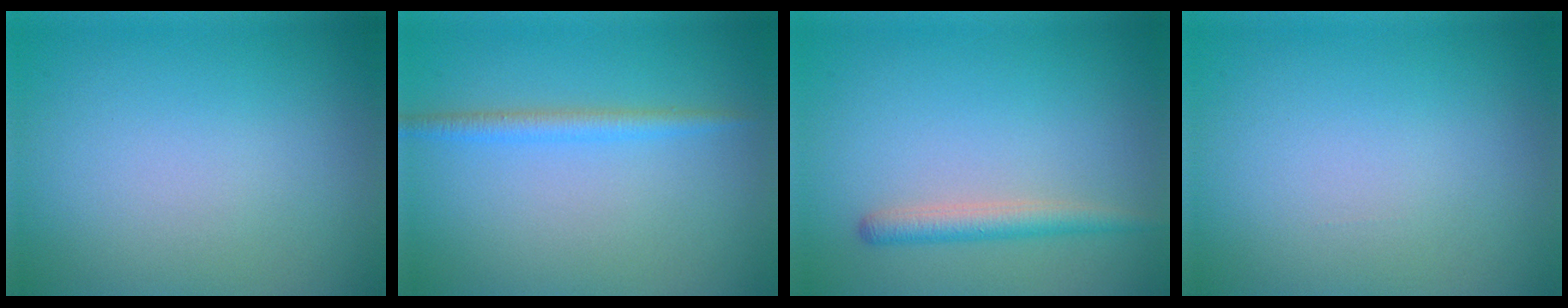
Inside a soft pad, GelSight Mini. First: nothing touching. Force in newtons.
{"total": 1.9, "press": 1.9, "slide": 0.0}
{"total": 2.3, "press": 2.3, "slide": 0.2}
{"total": 0.0}